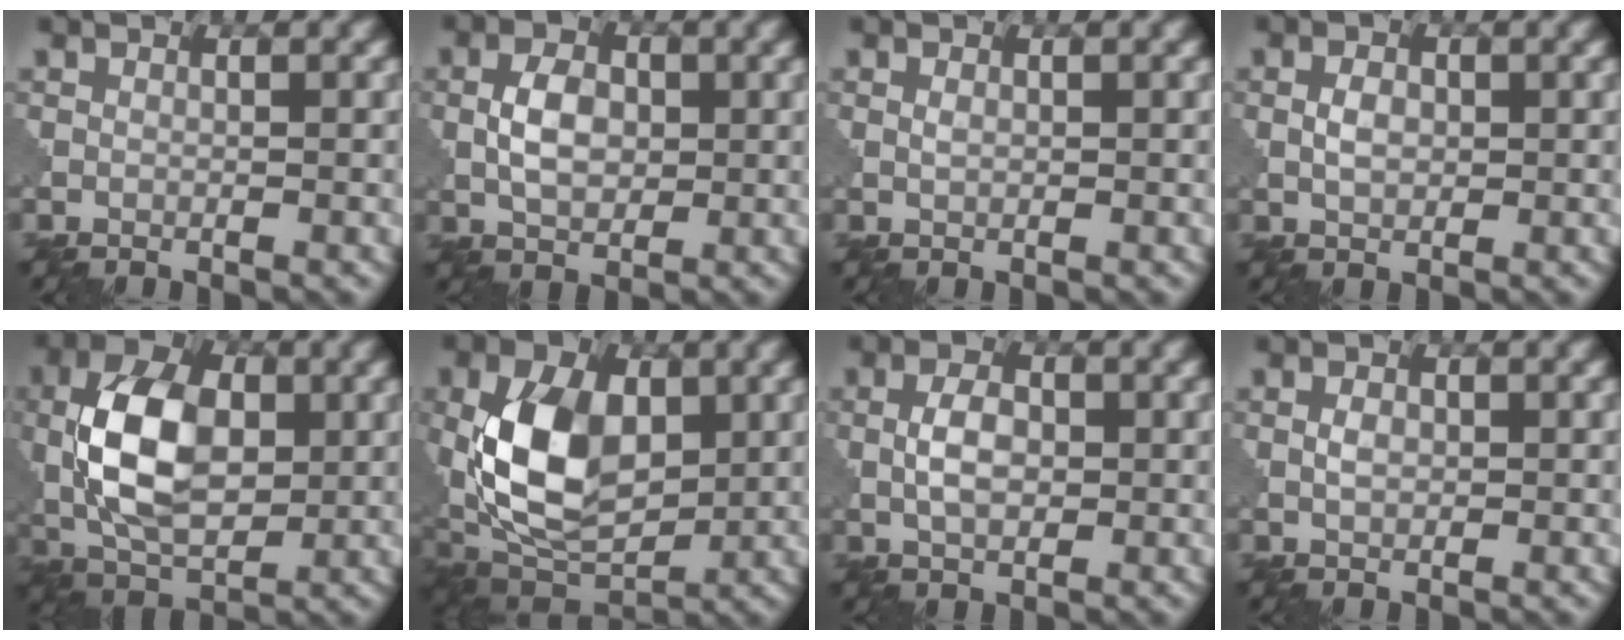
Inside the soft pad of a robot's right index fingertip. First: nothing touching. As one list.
[{"total": 3.6, "force": [0.4, 2.4, 2.6], "torque": [-0.051, 0.001, 0.008]}, {"total": 0.6, "force": [0.3, 0.3, 0.4], "torque": [-0.008, -0.004, 0.010]}, {"total": 1.7, "force": [0.3, 1.2, 1.2], "torque": [-0.021, 0.001, 0.006]}, {"total": 9.5, "force": [0.9, 5.9, 7.4], "torque": [-0.154, 0.005, 0.014]}, {"total": 10.3, "force": [0.9, 6.7, 7.8], "torque": [-0.164, -0.004, 0.017]}, {"total": 3.0, "force": [0.3, 1.8, 2.4], "torque": [-0.047, 0.000, 0.005]}, {"total": 1.2, "force": [0.3, 0.9, 0.8], "torque": [-0.015, -0.001, 0.006]}]